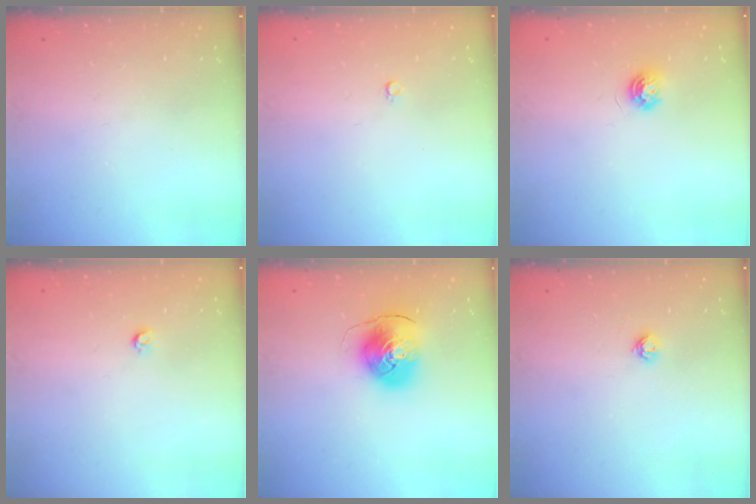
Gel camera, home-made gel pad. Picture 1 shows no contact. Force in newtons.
{"total": 2.4, "press": 2.4, "slide": 0.2}
{"total": 4.8, "press": 4.8, "slide": 0.6}
{"total": 3.2, "press": 3.2, "slide": 0.3}
{"total": 9.7, "press": 9.6, "slide": 1.3}
{"total": 3.8, "press": 3.8, "slide": 0.5}